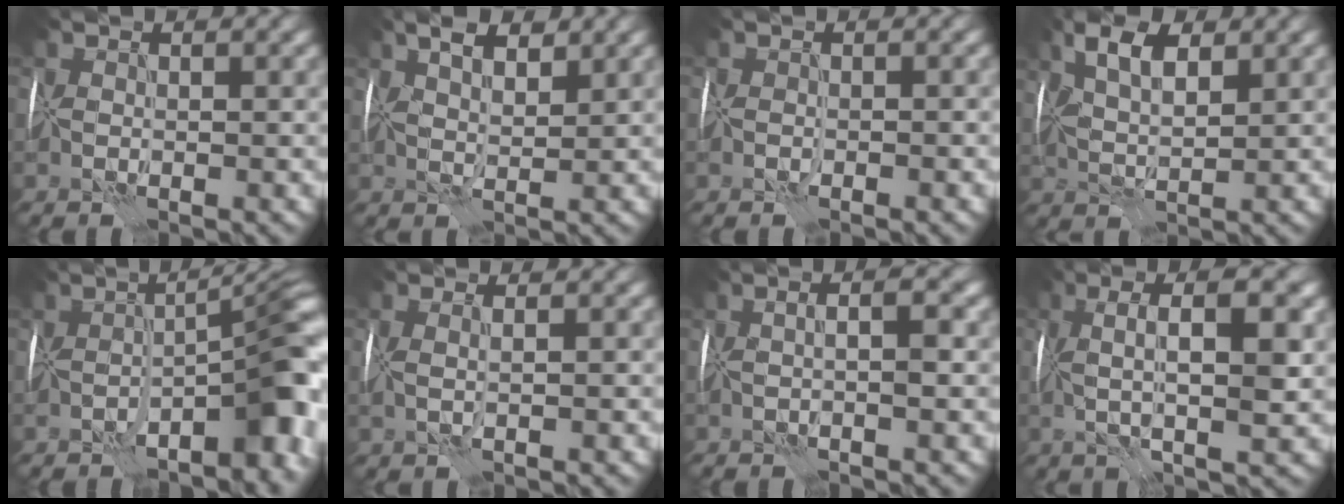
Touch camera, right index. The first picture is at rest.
{"total": 4.5, "force": [2.5, 1.8, 3.2], "torque": [-0.049, 0.009, 0.031]}
{"total": 1.0, "force": [-0.7, 0.4, 0.6], "torque": [-0.006, -0.010, -0.009]}
{"total": 5.4, "force": [2.3, 2.3, 4.4], "torque": [-0.085, 0.006, 0.039]}
{"total": 8.3, "force": [-3.3, 2.6, 7.2], "torque": [-0.084, -0.006, -0.048]}
{"total": 1.6, "force": [0.5, 0.4, 1.4], "torque": [-0.010, 0.006, -0.003]}
{"total": 2.3, "force": [0.0, 0.3, 2.3], "torque": [-0.015, 0.004, -0.009]}
{"total": 6.0, "force": [0.8, 0.9, 5.8], "torque": [-0.094, 0.005, 0.009]}